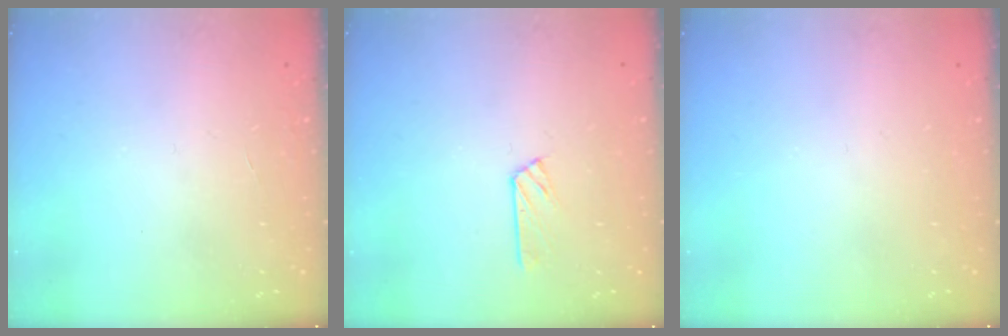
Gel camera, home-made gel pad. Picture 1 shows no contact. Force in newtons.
{"total": 3.8, "press": 3.7, "slide": 0.5}
{"total": 0.0}